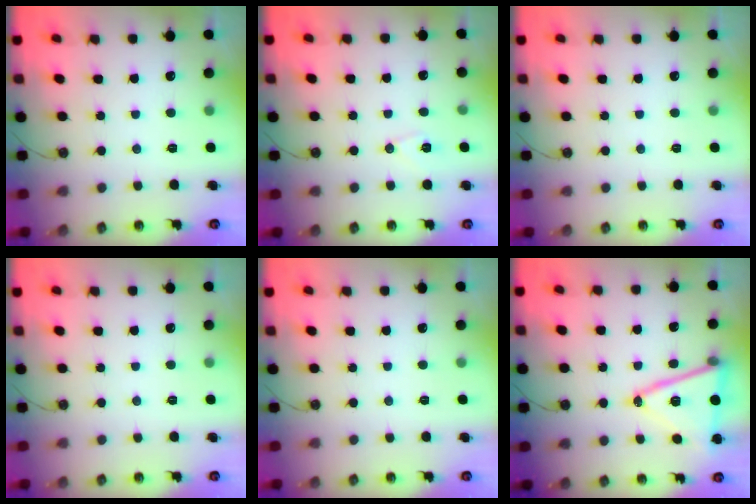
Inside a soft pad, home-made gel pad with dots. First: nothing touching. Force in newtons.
{"total": 6.8, "press": 6.4, "slide": 2.4}
{"total": 0.0}
{"total": 0.0}
{"total": 0.0}
{"total": 16.4, "press": 16.0, "slide": 3.5}